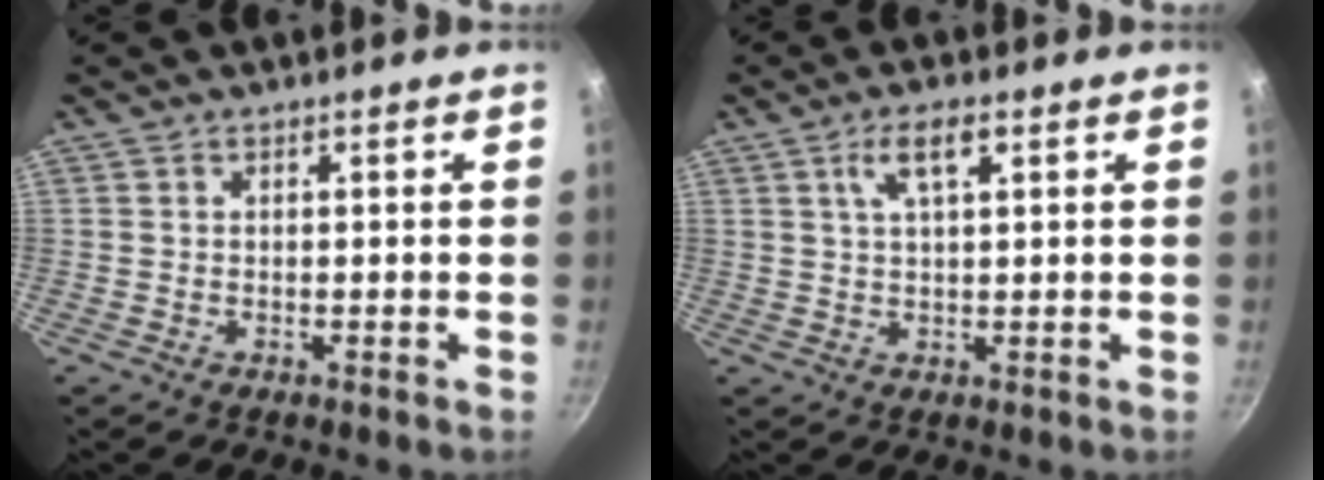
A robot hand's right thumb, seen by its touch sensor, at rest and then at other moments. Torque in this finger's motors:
{"motor_torque": [0.24, 1.67, 0.38, -0.28, 0.08]}